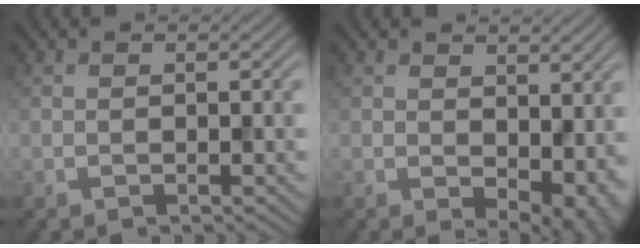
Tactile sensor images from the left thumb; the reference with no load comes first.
{"total": 7.1, "force": [0.5, 4.3, 5.6], "torque": [-0.076, -0.021, 0.020]}